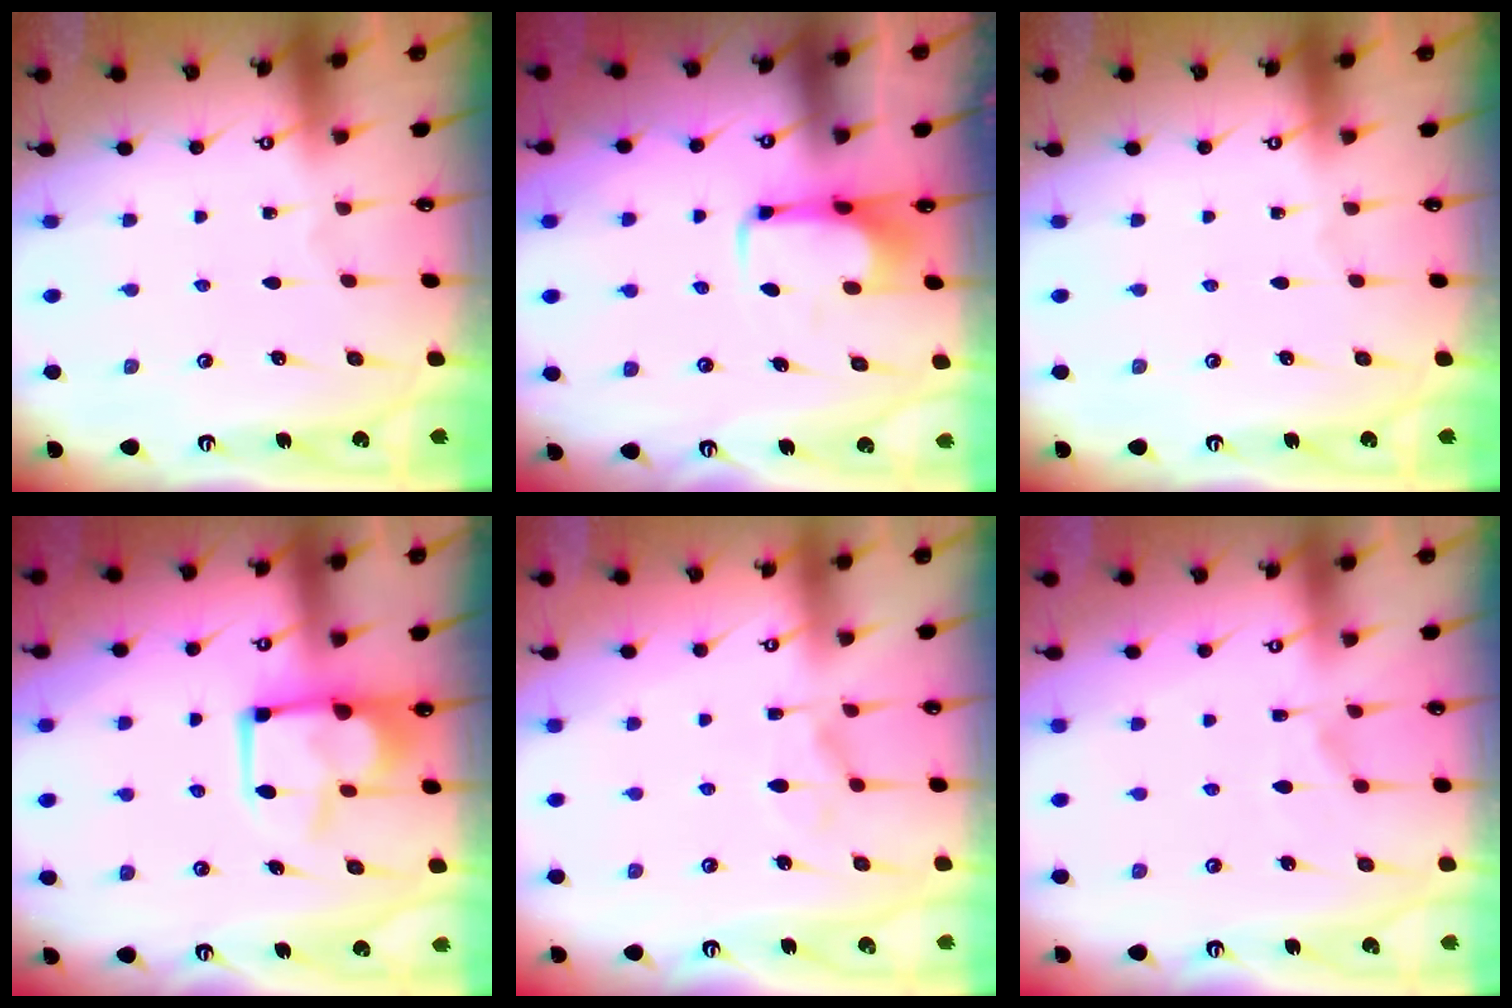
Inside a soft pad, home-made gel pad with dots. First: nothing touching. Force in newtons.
{"total": 4.8, "press": 4.7, "slide": 1.2}
{"total": 0.0}
{"total": 5.6, "press": 5.5, "slide": 0.8}
{"total": 1.4, "press": 0.3, "slide": 1.3}
{"total": 1.4, "press": 0.6, "slide": 1.3}